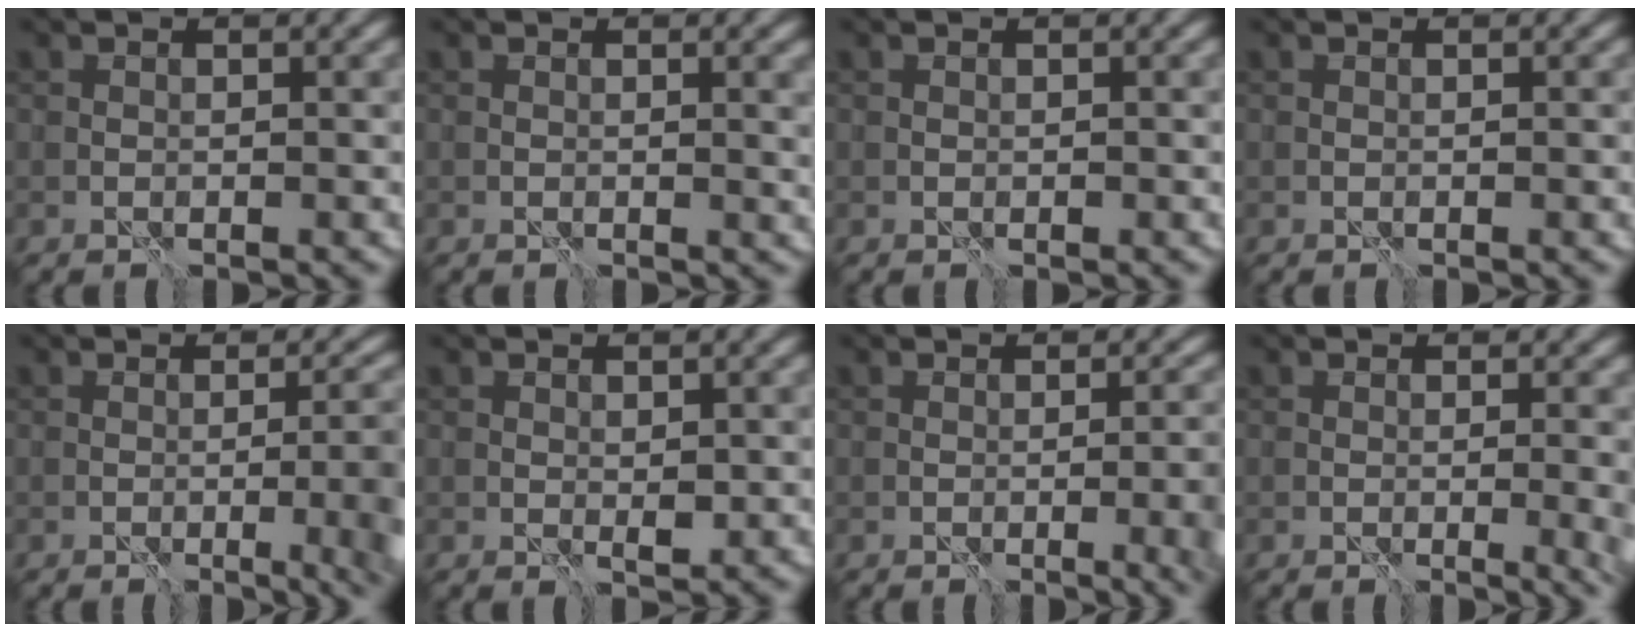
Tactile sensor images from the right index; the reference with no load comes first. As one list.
[{"total": 1.0, "force": [0.3, 0.2, 1.0], "torque": [-0.011, -0.002, 0.002]}, {"total": 0.0}, {"total": 0.0}, {"total": 9.4, "force": [-1.8, 4.1, 8.3], "torque": [-0.065, -0.003, -0.012]}, {"total": 1.0, "force": [0.0, 0.5, 0.9], "torque": [-0.013, -0.003, 0.001]}, {"total": 5.9, "force": [-1.3, 2.1, 5.3], "torque": [-0.052, -0.005, -0.009]}, {"total": 4.0, "force": [-0.4, 1.5, 3.7], "torque": [-0.033, -0.003, -0.004]}]